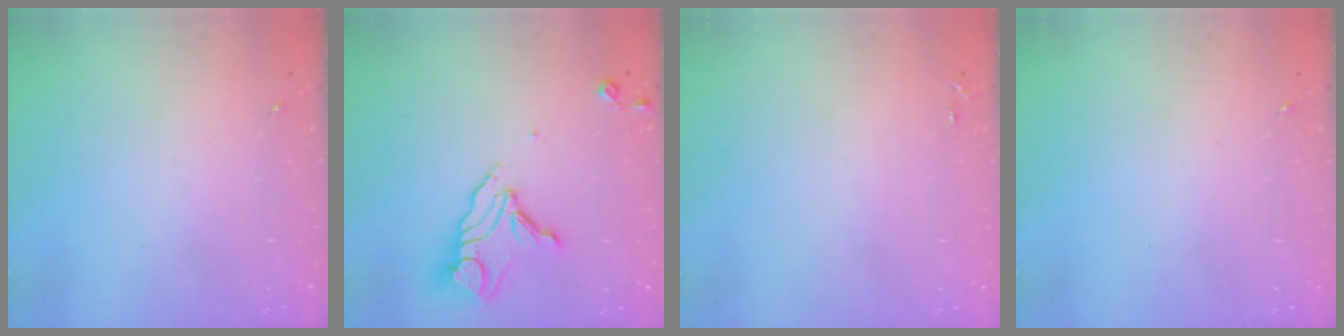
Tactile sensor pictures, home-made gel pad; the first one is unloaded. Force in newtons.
{"total": 12.2, "press": 12.1, "slide": 1.2}
{"total": 2.6, "press": 2.6, "slide": 0.3}
{"total": 0.0}